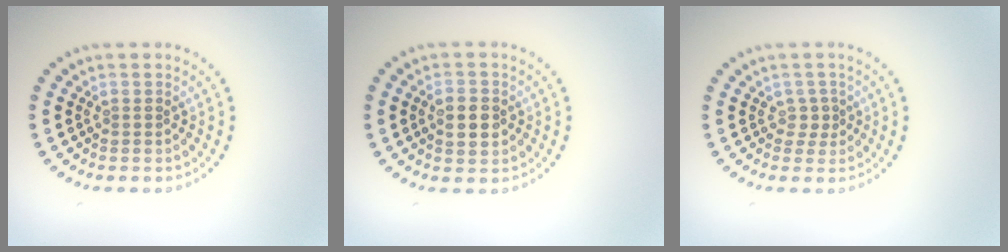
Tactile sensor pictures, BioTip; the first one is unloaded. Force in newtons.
{"total": 2.9, "press": 2.9, "slide": 0.1}
{"total": 1.1, "press": 0.8, "slide": 0.7}